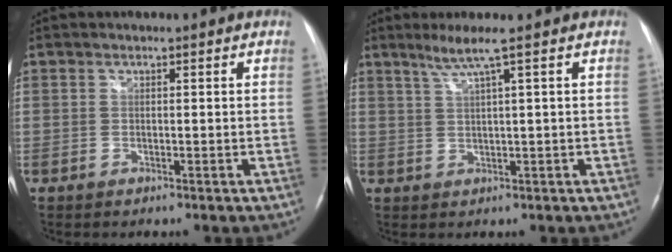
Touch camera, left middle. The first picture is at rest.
{"total": 3.7, "force": [2.2, -1.1, 2.8], "torque": [-0.063, -0.002, 0.048]}